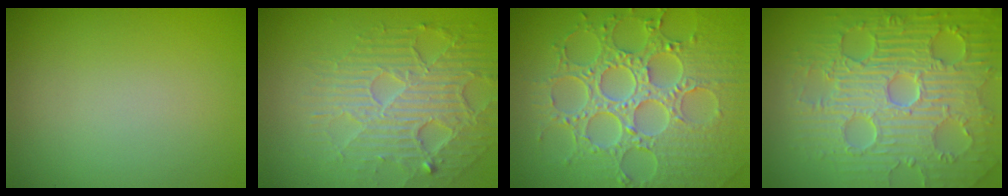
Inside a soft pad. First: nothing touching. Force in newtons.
{"total": 5.6, "press": 4.5, "slide": 3.3}
{"total": 8.7, "press": 6.5, "slide": 5.8}
{"total": 9.2, "press": 6.8, "slide": 6.2}